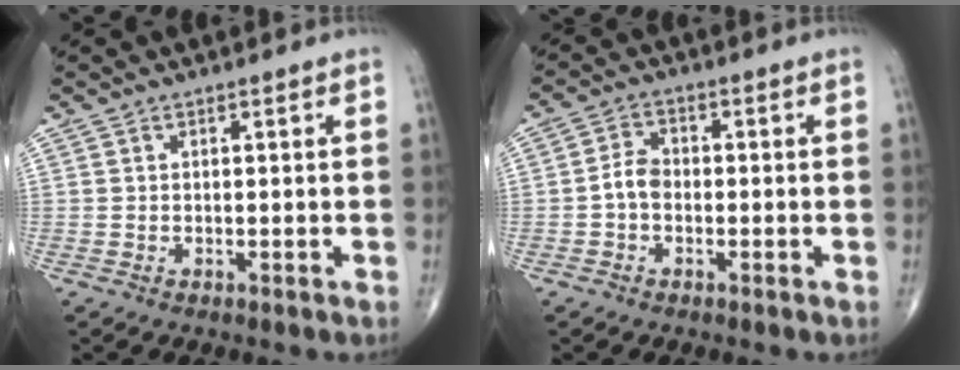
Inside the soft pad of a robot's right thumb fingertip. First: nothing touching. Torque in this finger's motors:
{"motor_torque": [0.24, 0.00, 0.35, -0.22, 0.03]}